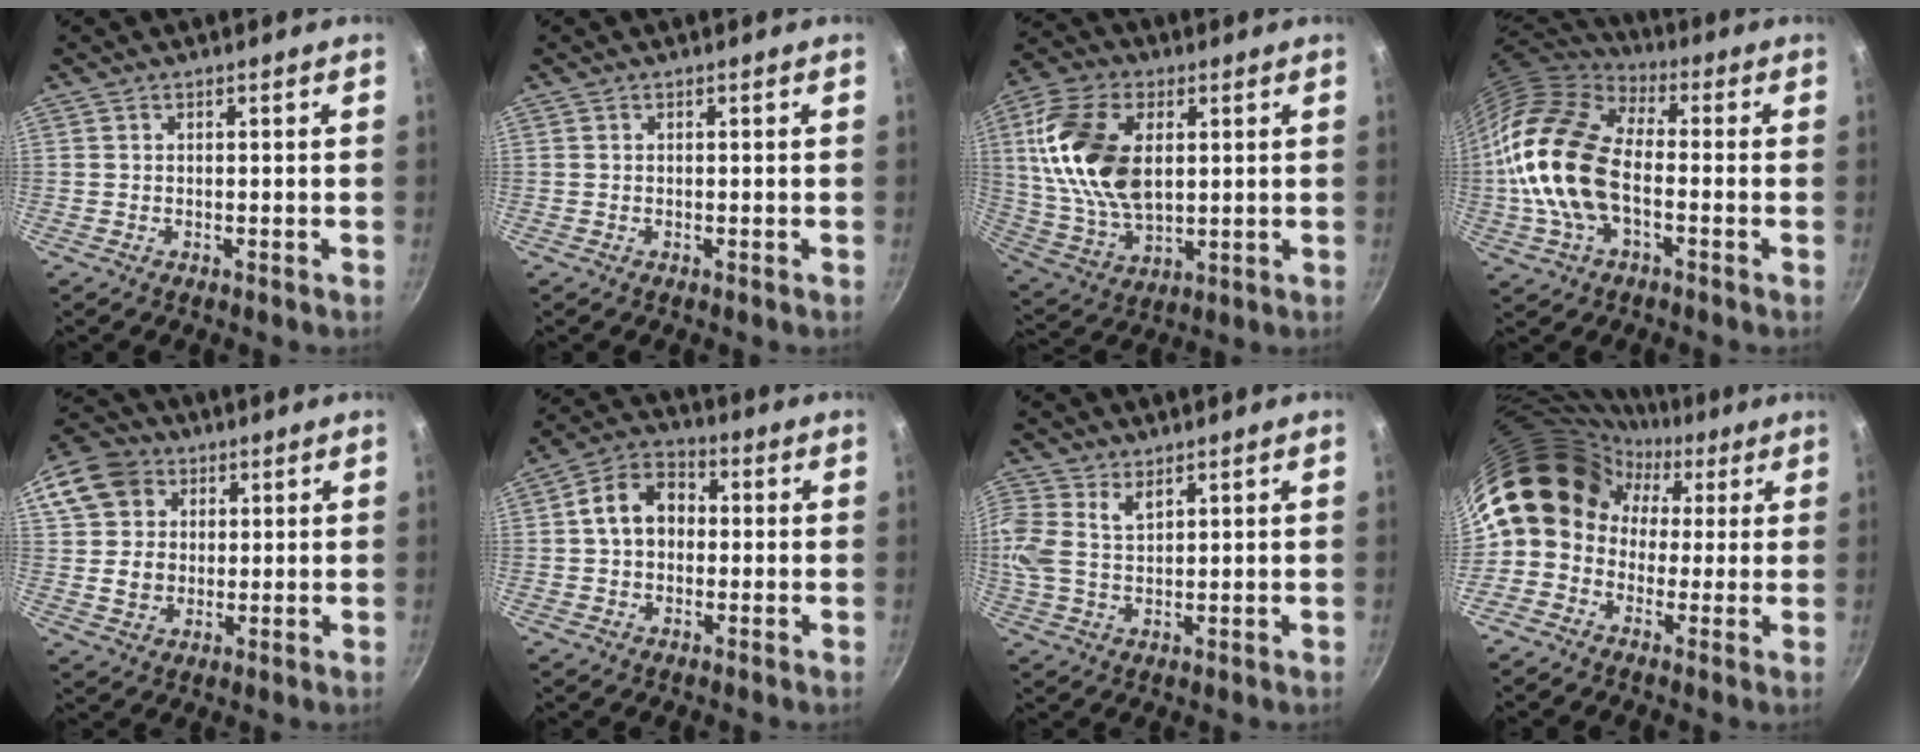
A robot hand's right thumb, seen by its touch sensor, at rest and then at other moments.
{"total": 0.0}
{"total": 18.9, "force": [3.7, 11.4, 14.6], "torque": [-0.268, -0.004, 0.075]}
{"total": 19.2, "force": [-2.3, 11.3, 15.4], "torque": [-0.283, 0.029, -0.056]}
{"total": 14.0, "force": [4.8, 11.5, 6.4], "torque": [-0.108, 0.010, 0.082]}
{"total": 9.7, "force": [0.6, 7.4, 6.3], "torque": [-0.080, 0.029, -0.007]}
{"total": 8.2, "force": [3.7, 4.9, 5.4], "torque": [-0.118, -0.003, 0.074]}
{"total": 16.1, "force": [0.7, 14.0, 7.9], "torque": [-0.105, 0.058, -0.011]}